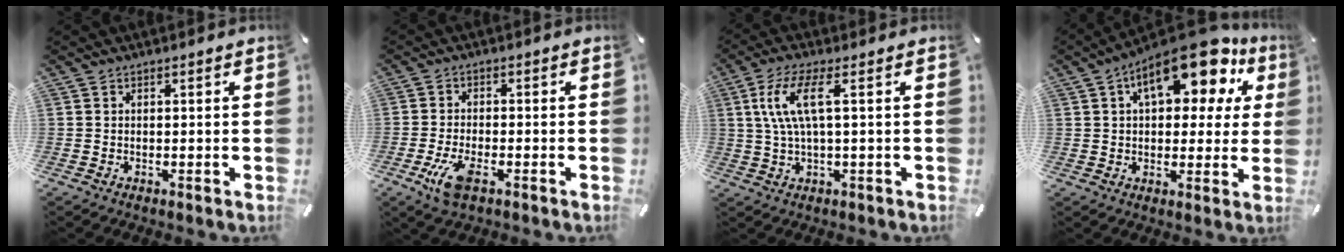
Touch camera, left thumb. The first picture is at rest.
{"total": 6.0, "force": [-2.9, 2.3, 4.7], "torque": [-0.111, -0.003, -0.055]}
{"total": 9.0, "force": [2.0, 2.4, 8.4], "torque": [-0.176, -0.001, 0.030]}
{"total": 16.7, "force": [8.8, 7.9, 11.9], "torque": [-0.174, -0.039, 0.145]}